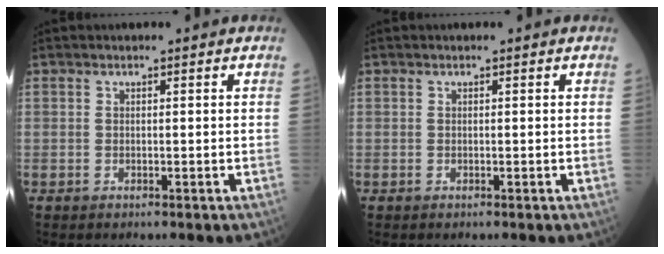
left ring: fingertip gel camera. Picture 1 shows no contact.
{"total": 0.0}